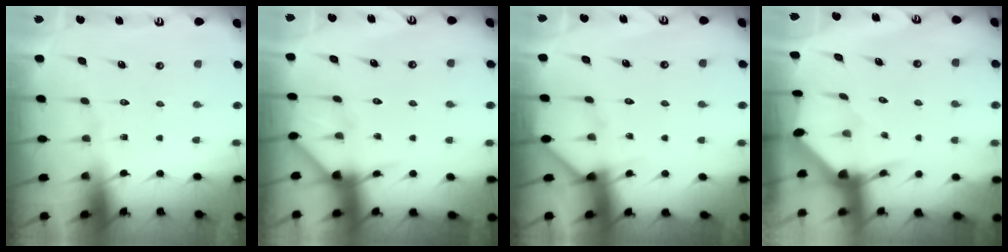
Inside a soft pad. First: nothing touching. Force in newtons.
{"total": 6.1, "press": 6.1, "slide": 0.2}
{"total": 3.0, "press": 3.0, "slide": 0.2}
{"total": 3.4, "press": 3.3, "slide": 0.3}